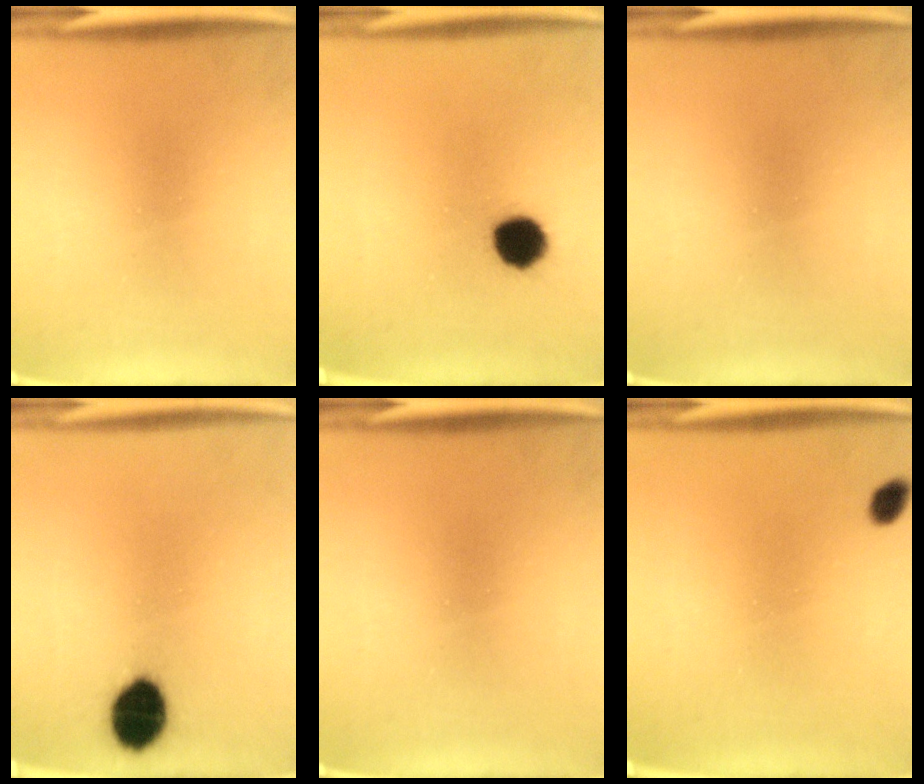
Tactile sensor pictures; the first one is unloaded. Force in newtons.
{"total": 7.2}
{"total": 0.0}
{"total": 9.8}
{"total": 0.0}
{"total": 2.0}